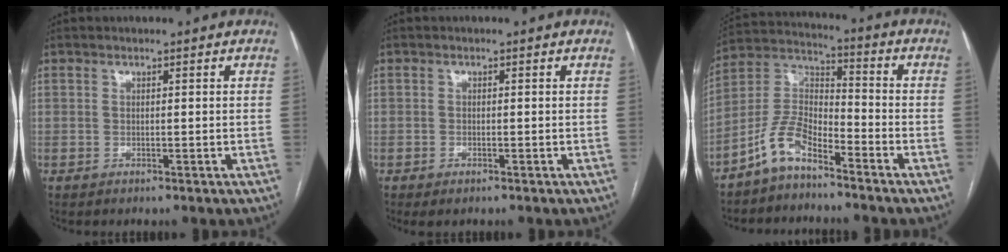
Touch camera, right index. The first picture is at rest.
{"total": 1.3, "force": [-0.9, 0.5, 0.9], "torque": [-0.013, 0.000, -0.006]}
{"total": 8.1, "force": [-6.0, 2.9, 4.7], "torque": [-0.107, 0.023, -0.124]}